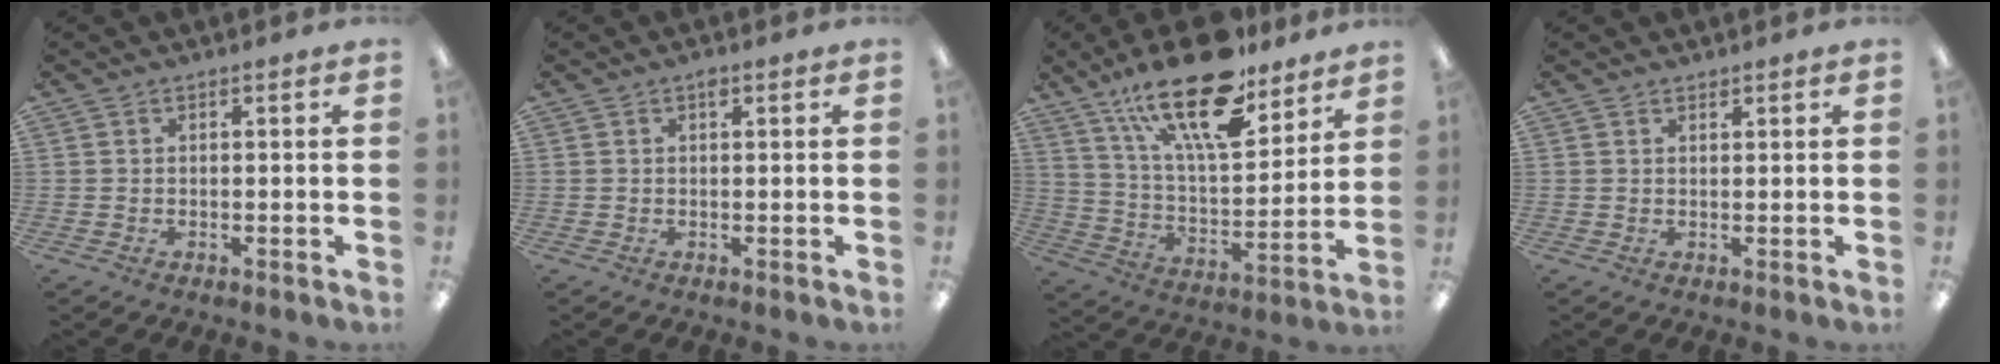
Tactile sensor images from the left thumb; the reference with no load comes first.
{"total": 1.3, "force": [0.7, 0.7, 0.8], "torque": [-0.010, 0.000, 0.011]}
{"total": 23.4, "force": [15.9, 8.6, 14.8], "torque": [-0.249, -0.090, 0.272]}
{"total": 1.1, "force": [1.0, 0.3, 0.1], "torque": [-0.003, 0.000, 0.020]}